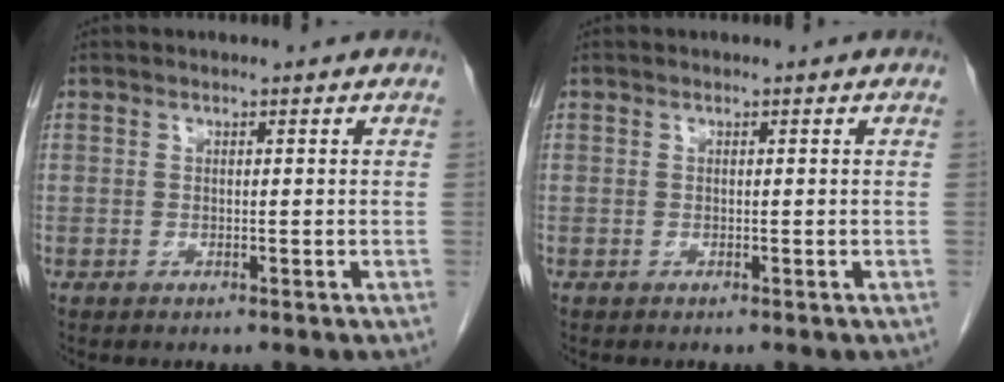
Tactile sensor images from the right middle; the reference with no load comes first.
{"total": 0.0}